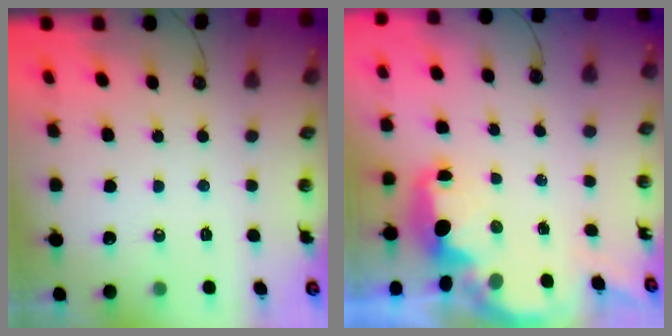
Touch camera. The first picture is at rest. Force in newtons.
{"total": 3.5, "press": 3.4, "slide": 0.4}